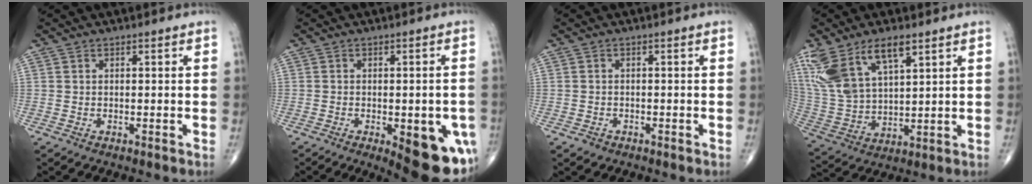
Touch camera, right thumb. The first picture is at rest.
{"total": 13.8, "force": [-5.3, 5.3, 11.6], "torque": [-0.097, 0.006, -0.051]}
{"total": 1.2, "force": [-0.7, 1.0, 0.3], "torque": [-0.002, 0.003, -0.012]}
{"total": 15.2, "force": [8.7, 6.7, 10.5], "torque": [-0.208, -0.024, 0.182]}